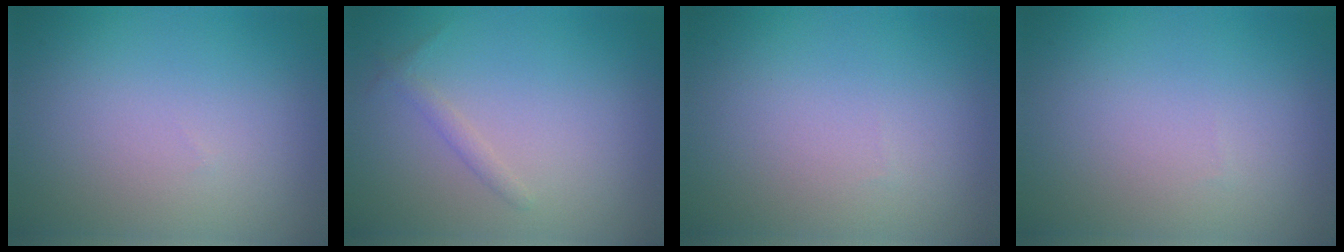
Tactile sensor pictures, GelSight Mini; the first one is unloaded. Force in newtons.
{"total": 0.9, "press": 0.9, "slide": 0.1}
{"total": 0.0}
{"total": 0.0}